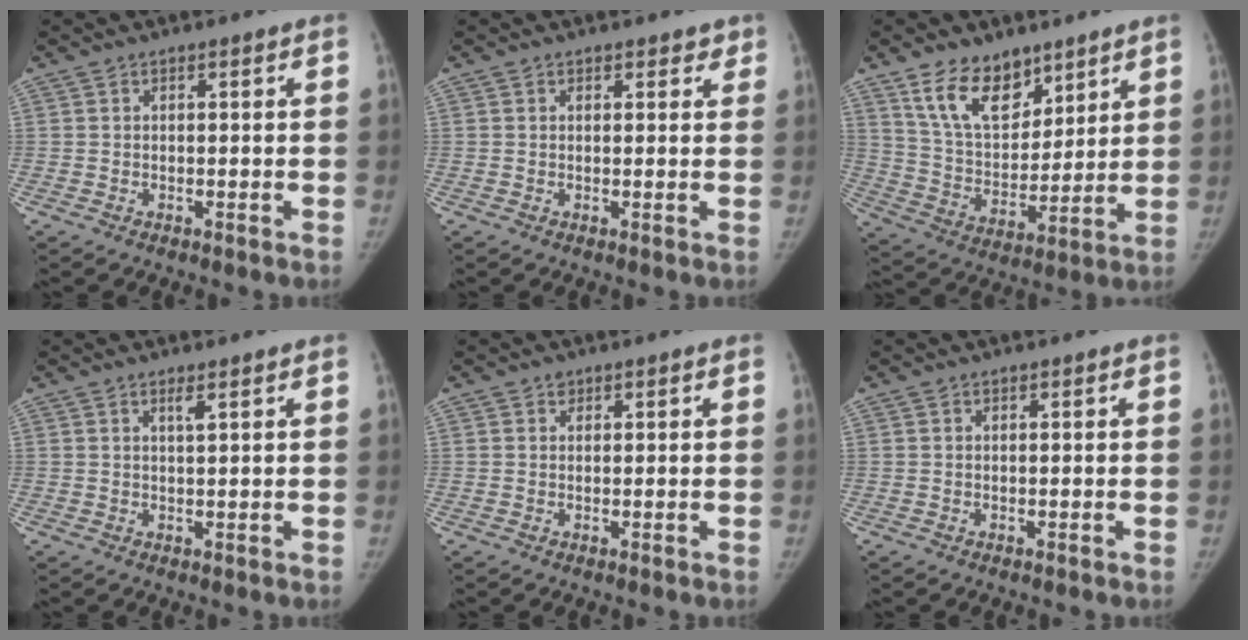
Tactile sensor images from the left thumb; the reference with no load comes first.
{"total": 1.9, "force": [1.4, 1.2, 0.4], "torque": [0.020, -0.005, 0.010]}
{"total": 13.8, "force": [9.1, 7.7, 6.8], "torque": [-0.081, -0.058, 0.175]}
{"total": 1.4, "force": [0.9, 0.1, 1.0], "torque": [-0.018, -0.007, 0.016]}
{"total": 0.9, "force": [0.6, 0.7, 0.2], "torque": [0.006, -0.003, 0.007]}
{"total": 0.0}